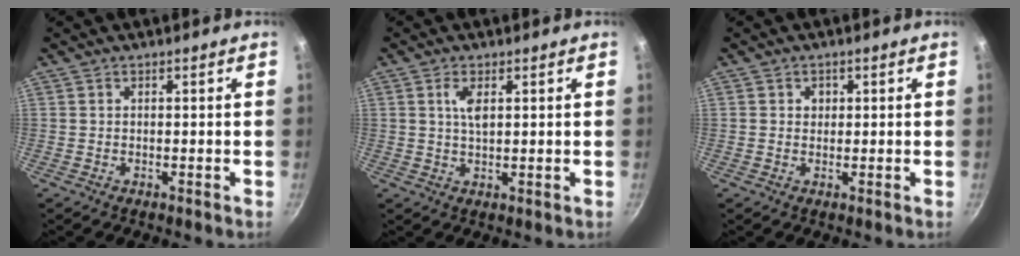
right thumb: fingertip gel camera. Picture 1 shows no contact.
{"total": 3.6, "force": [1.2, 1.4, 3.1], "torque": [-0.057, -0.004, 0.025]}
{"total": 1.6, "force": [0.4, 1.5, 0.5], "torque": [-0.001, -0.001, 0.004]}